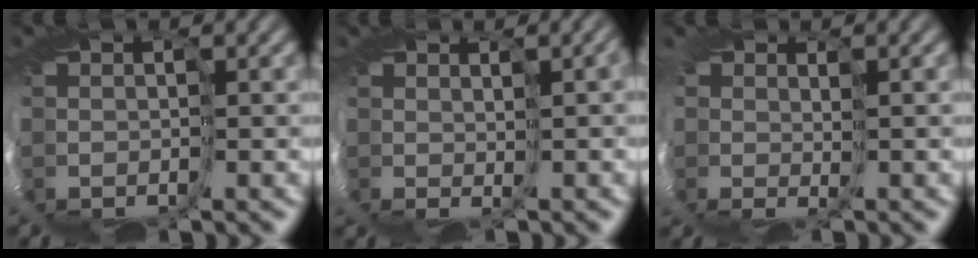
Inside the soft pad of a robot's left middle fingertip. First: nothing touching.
{"total": 2.7, "force": [1.1, 0.6, 2.4], "torque": [-0.035, 0.008, 0.019]}
{"total": 2.2, "force": [0.4, 1.6, 1.5], "torque": [-0.028, 0.002, 0.007]}